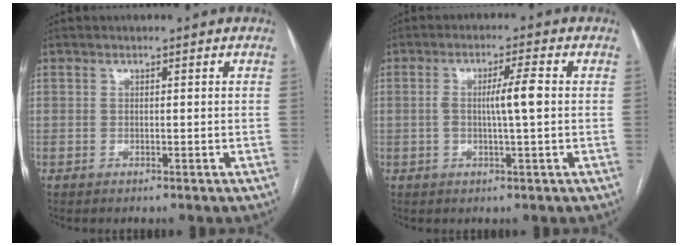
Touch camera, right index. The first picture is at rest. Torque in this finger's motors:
{"motor_torque": [0.25, 0.13, 0.06, 0.05]}